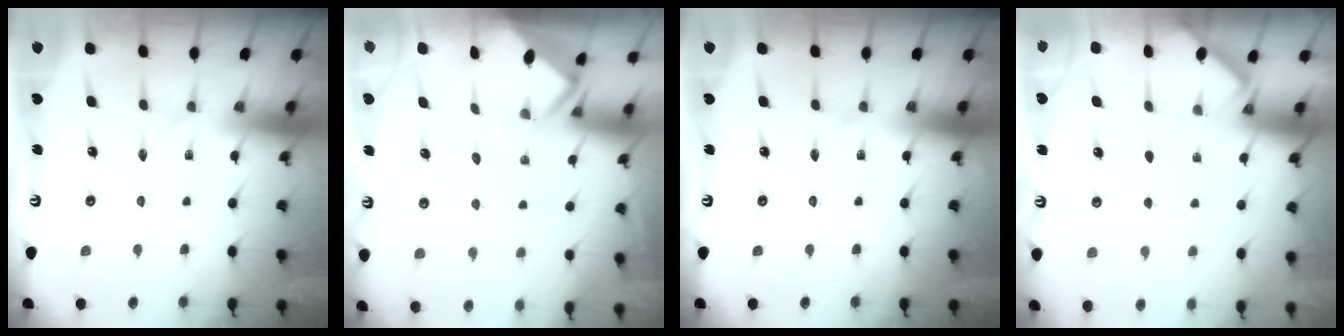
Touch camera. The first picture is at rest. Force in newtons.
{"total": 3.7, "press": 3.7, "slide": 0.2}
{"total": 0.0}
{"total": 2.8, "press": 2.7, "slide": 0.4}